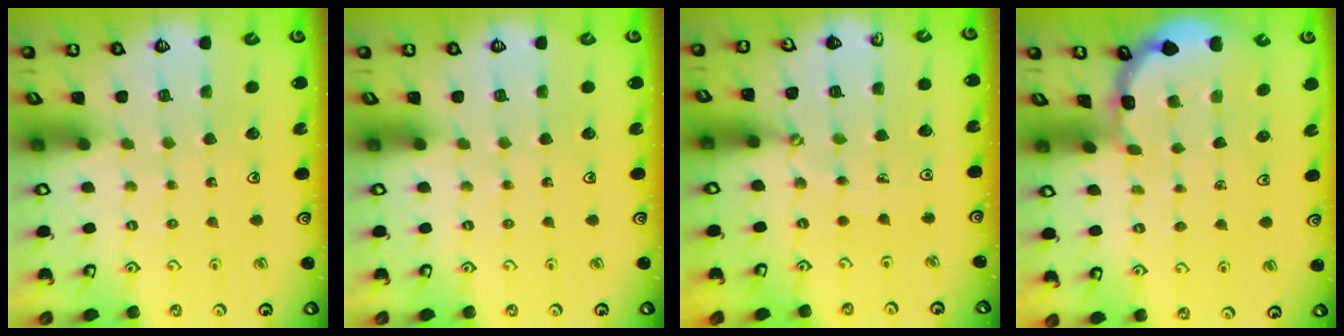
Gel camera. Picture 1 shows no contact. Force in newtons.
{"total": 0.0}
{"total": 1.0, "press": 1.0, "slide": 0.2}
{"total": 1.7, "press": 1.7, "slide": 0.1}